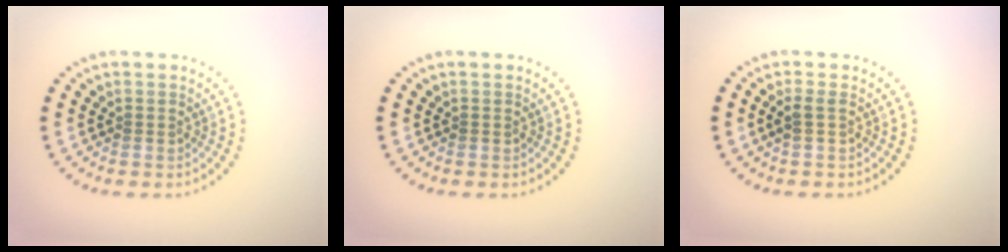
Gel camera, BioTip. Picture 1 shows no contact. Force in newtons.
{"total": 0.0}
{"total": 1.1, "press": 1.0, "slide": 0.5}